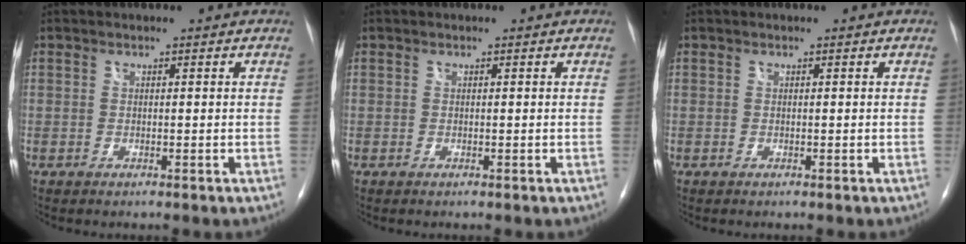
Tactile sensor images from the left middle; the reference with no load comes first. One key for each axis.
{"total": 0.0}
{"total": 0.0}